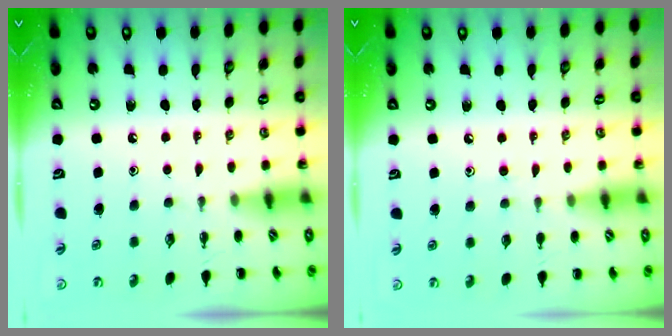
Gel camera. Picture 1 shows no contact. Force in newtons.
{"total": 3.5, "press": 3.2, "slide": 1.5}